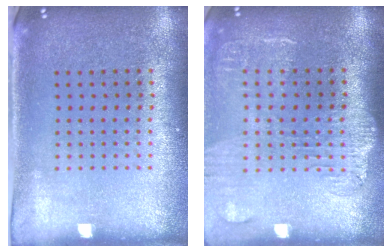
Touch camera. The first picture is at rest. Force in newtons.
{"total": 1.9, "press": 1.6, "slide": 1.1}